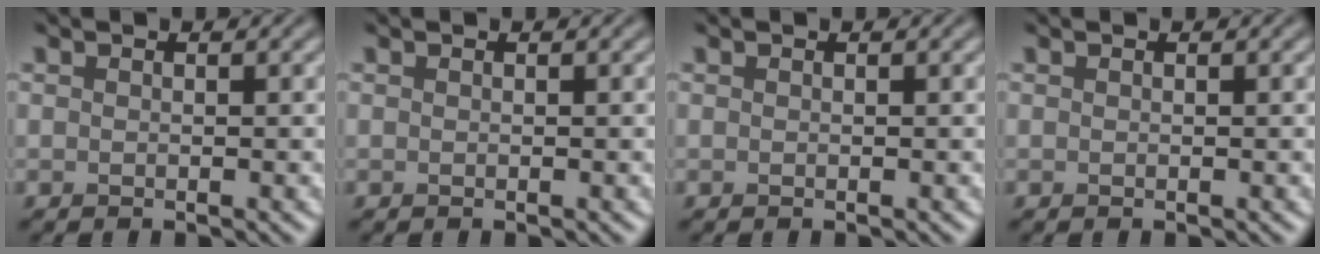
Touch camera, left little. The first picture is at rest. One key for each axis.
{"total": 0.0}
{"total": 0.0}
{"total": 0.0}